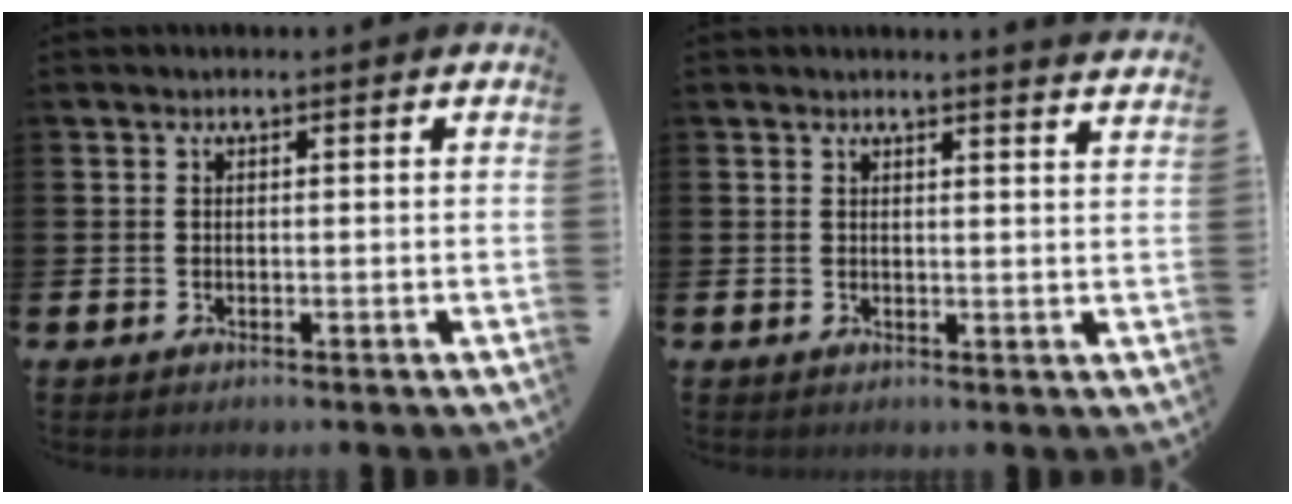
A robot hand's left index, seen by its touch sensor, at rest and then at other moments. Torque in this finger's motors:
{"motor_torque": [-0.56, -0.73, -0.05, 0.01]}